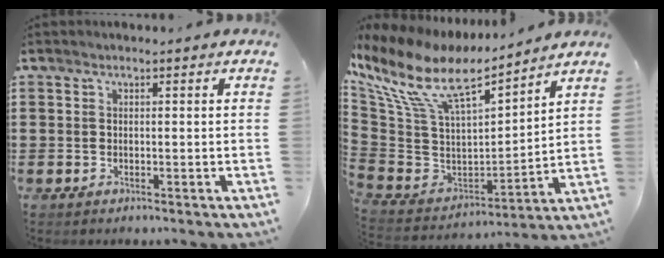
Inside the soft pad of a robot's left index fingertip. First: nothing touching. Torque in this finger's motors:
{"motor_torque": [2.14, 0.00, 0.11, -0.07]}